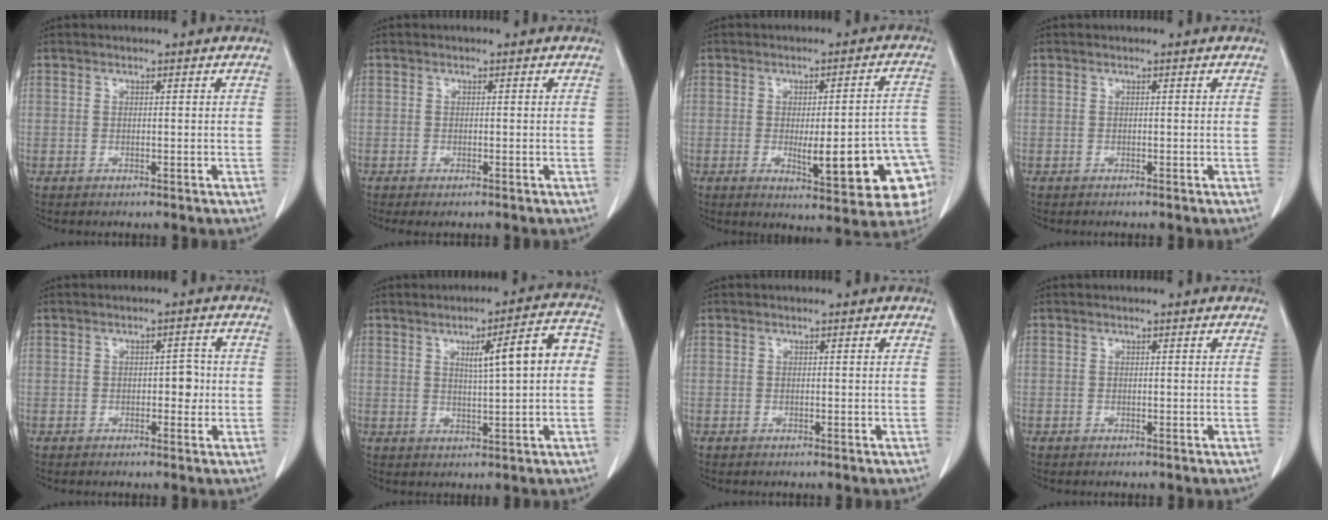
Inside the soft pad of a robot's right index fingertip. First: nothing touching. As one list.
[{"total": 1.2, "force": [-0.9, 0.1, 0.8], "torque": [-0.013, -0.004, -0.012]}, {"total": 15.8, "force": [-4.7, 3.2, 14.8], "torque": [-0.104, 0.023, -0.042]}, {"total": 0.0}, {"total": 2.5, "force": [-0.3, 1.4, 2.1], "torque": [-0.021, 0.005, -0.004]}, {"total": 8.7, "force": [1.3, 1.0, 8.6], "torque": [-0.119, 0.022, 0.018]}, {"total": 0.0}, {"total": 0.0}]